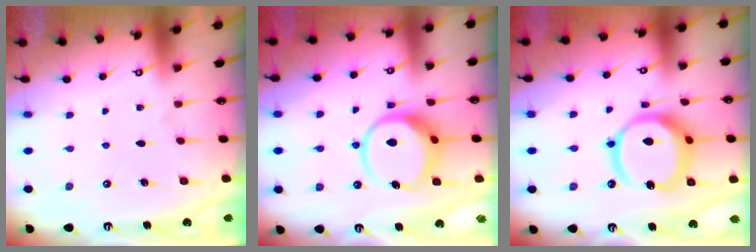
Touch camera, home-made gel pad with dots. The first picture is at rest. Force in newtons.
{"total": 11.0, "press": 10.9, "slide": 1.4}
{"total": 16.3, "press": 16.2, "slide": 2.0}